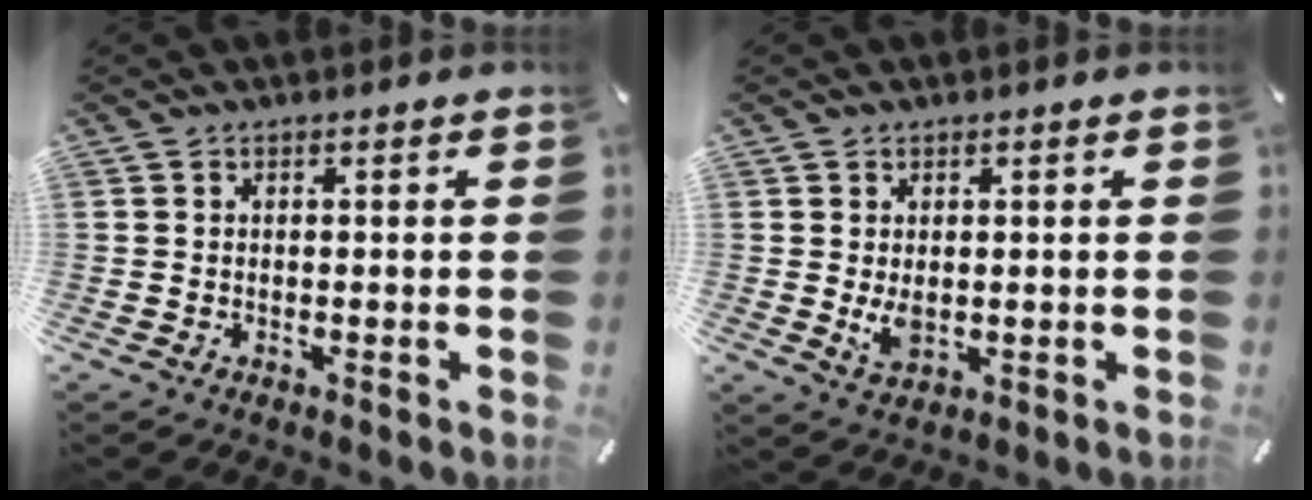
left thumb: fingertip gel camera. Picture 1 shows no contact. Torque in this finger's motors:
{"motor_torque": [0.60, 0.59, 0.71, -0.04, 0.00]}